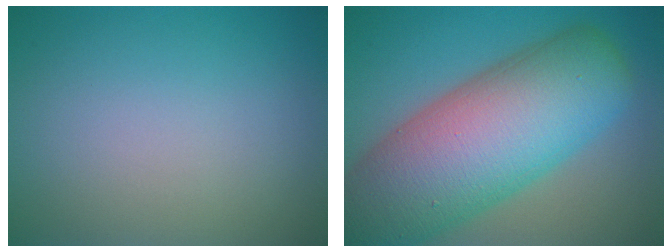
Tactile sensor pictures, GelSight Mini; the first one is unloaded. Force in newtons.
{"total": 15.2, "press": 15.1, "slide": 0.6}